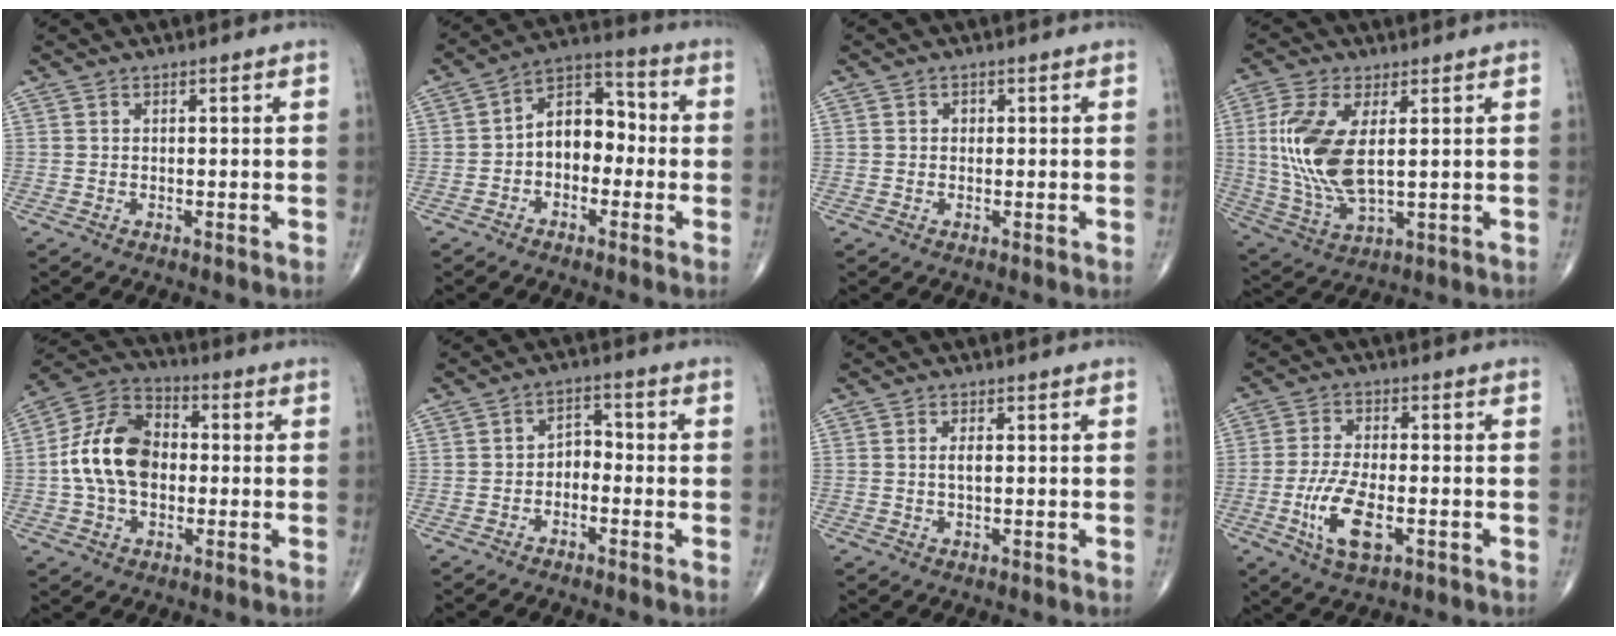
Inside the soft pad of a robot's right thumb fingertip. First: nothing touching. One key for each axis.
{"total": 10.0, "fx": -1.3, "fy": 6.8, "fz": 7.2, "tx": -0.083, "ty": 0.041, "tz": -0.040}
{"total": 0.8, "fx": 0.1, "fy": 0.7, "fz": 0.3, "tx": 0.000, "ty": 0.002, "tz": -0.001}
{"total": 14.0, "fx": 1.9, "fy": 6.4, "fz": 12.3, "tx": -0.275, "ty": -0.011, "tz": 0.047}
{"total": 14.5, "fx": -0.3, "fy": 9.8, "fz": 10.6, "tx": -0.182, "ty": 0.031, "tz": -0.014}
{"total": 4.4, "fx": -1.8, "fy": 3.0, "fz": 2.6, "tx": -0.024, "ty": 0.034, "tz": -0.043}
{"total": 1.6, "fx": 0.1, "fy": 0.6, "fz": 1.5, "tx": -0.030, "ty": 0.000, "tz": 0.002}
{"total": 9.0, "fx": -2.9, "fy": 3.8, "fz": 7.6, "tx": -0.157, "ty": 0.003, "tz": -0.052}